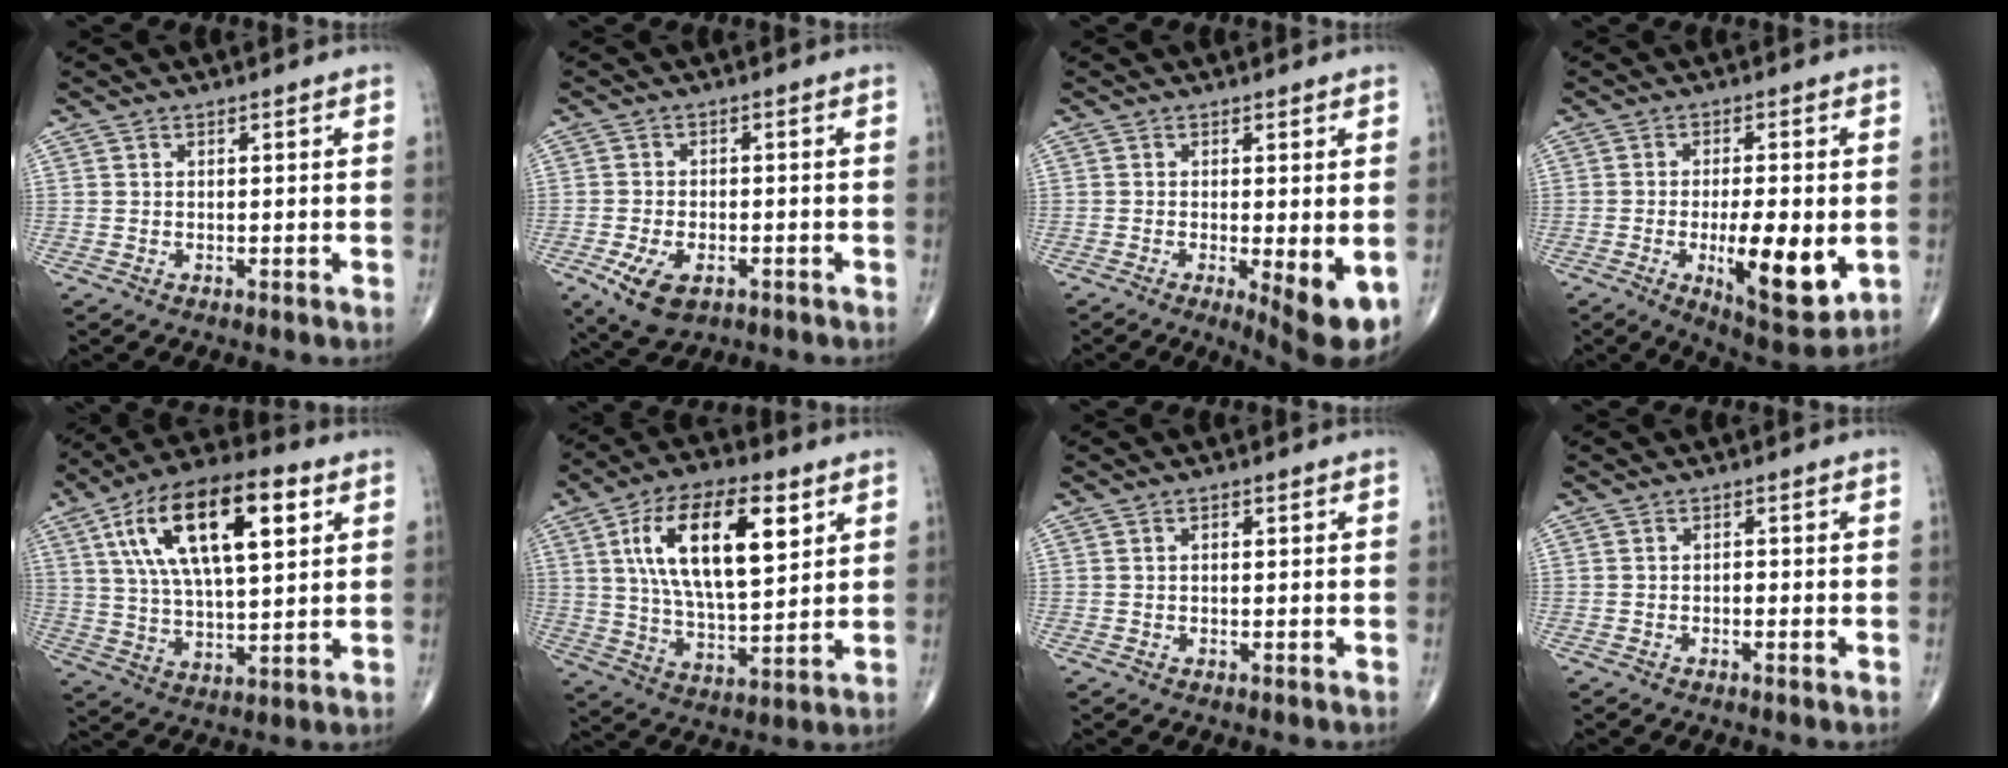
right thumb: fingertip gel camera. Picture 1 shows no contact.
{"total": 7.5, "force": [-3.3, 4.1, 5.2], "torque": [-0.100, 0.001, -0.051]}
{"total": 7.7, "force": [-1.9, 2.0, 7.2], "torque": [-0.101, -0.020, -0.025]}
{"total": 13.5, "force": [-2.8, 4.6, 12.4], "torque": [-0.178, -0.019, -0.035]}
{"total": 21.4, "force": [7.7, 8.8, 17.9], "torque": [-0.306, -0.001, 0.127]}
{"total": 19.5, "force": [6.7, 8.4, 16.3], "torque": [-0.271, -0.016, 0.116]}
{"total": 0.8, "force": [0.2, 0.4, 0.7], "torque": [-0.016, 0.004, 0.002]}
{"total": 1.0, "force": [-0.3, 0.5, 0.8], "torque": [-0.011, 0.000, -0.007]}